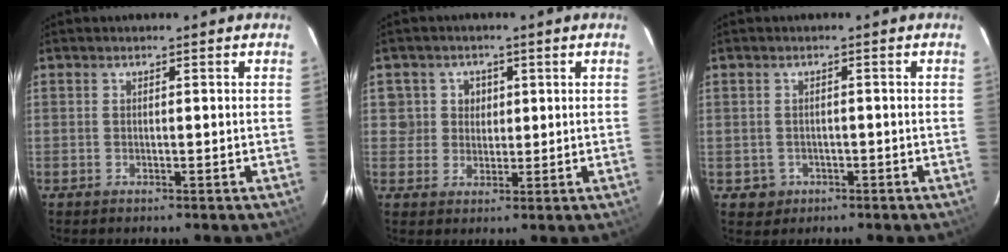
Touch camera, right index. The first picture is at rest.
{"total": 4.3, "force": [1.0, 4.2, 0.2], "torque": [0.020, 0.027, 0.020]}
{"total": 2.9, "force": [-0.8, 2.7, 0.5], "torque": [-0.015, 0.001, -0.005]}